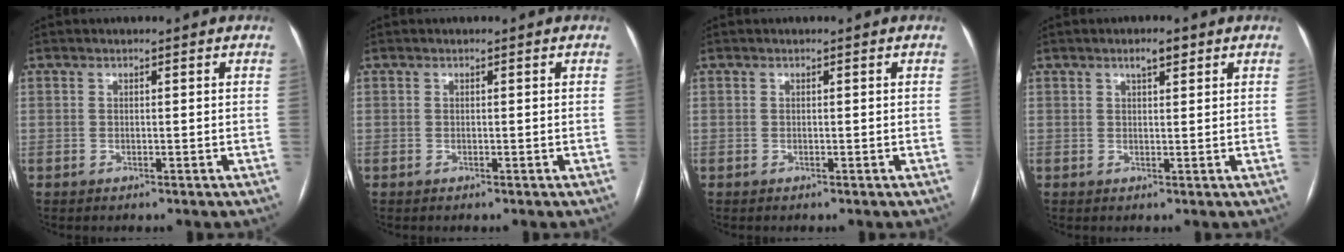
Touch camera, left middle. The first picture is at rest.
{"total": 0.0}
{"total": 0.0}
{"total": 2.4, "force": [1.5, 0.7, 1.7], "torque": [-0.030, 0.004, 0.024]}